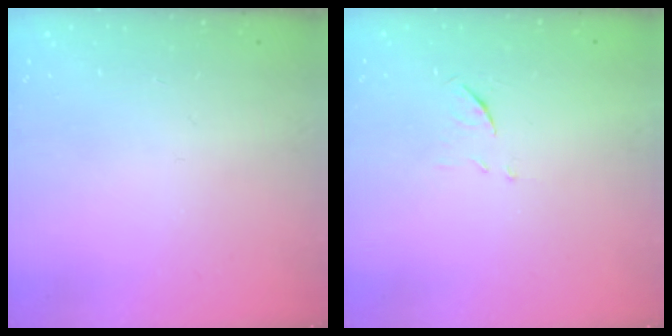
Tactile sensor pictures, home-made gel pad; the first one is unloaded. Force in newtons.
{"total": 6.3, "press": 6.3, "slide": 0.6}